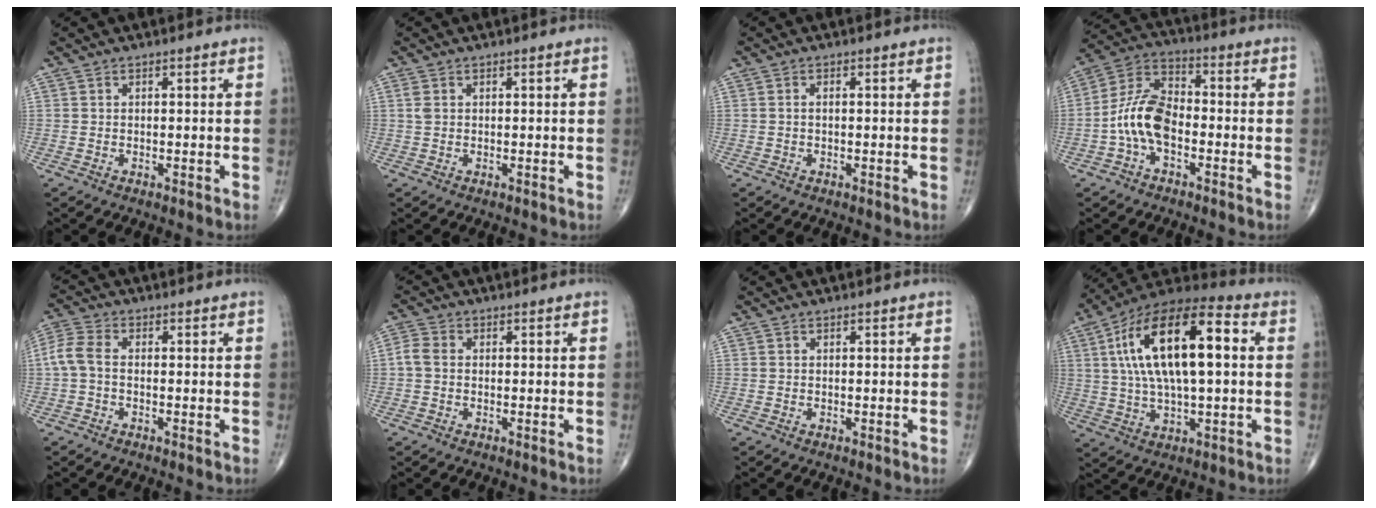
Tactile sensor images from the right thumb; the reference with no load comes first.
{"total": 0.6, "force": [0.2, 0.4, 0.5], "torque": [-0.012, 0.007, 0.005]}
{"total": 0.8, "force": [0.0, 0.3, 0.7], "torque": [-0.013, 0.004, -0.001]}
{"total": 10.7, "force": [-2.6, 6.2, 8.3], "torque": [-0.157, 0.041, -0.060]}
{"total": 5.0, "force": [-0.4, 3.0, 4.0], "torque": [-0.100, 0.014, -0.018]}
{"total": 2.9, "force": [-0.1, 2.1, 1.9], "torque": [-0.040, 0.007, -0.008]}
{"total": 0.0}
{"total": 22.0, "force": [3.9, 9.0, 19.6], "torque": [-0.352, 0.028, 0.058]}